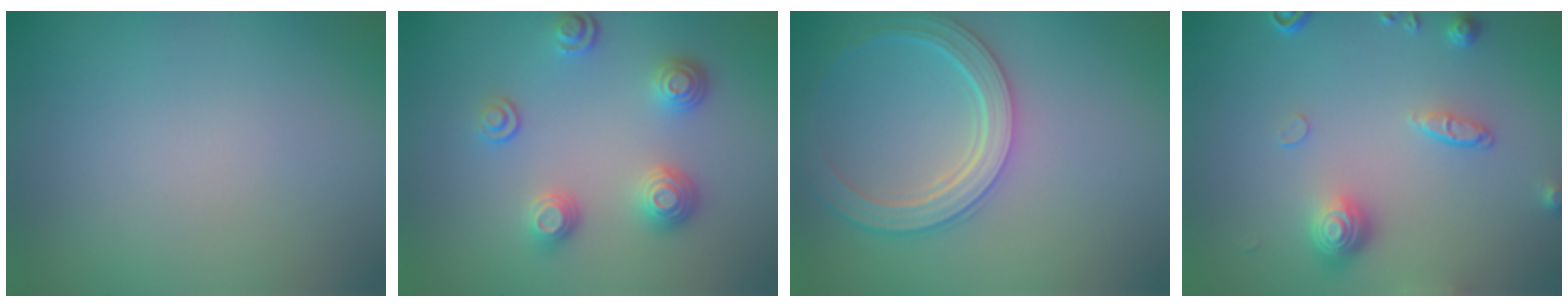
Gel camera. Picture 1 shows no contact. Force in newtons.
{"total": 3.4, "press": 2.9, "slide": 1.8}
{"total": 4.5, "press": 4.0, "slide": 2.0}
{"total": 4.2, "press": 3.2, "slide": 2.7}